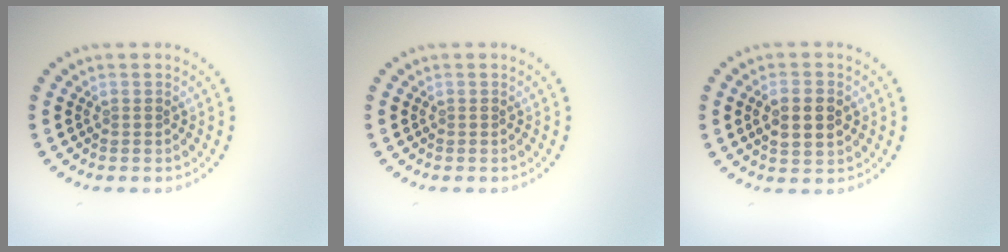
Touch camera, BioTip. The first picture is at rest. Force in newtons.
{"total": 0.0}
{"total": 3.4, "press": 3.4, "slide": 0.4}